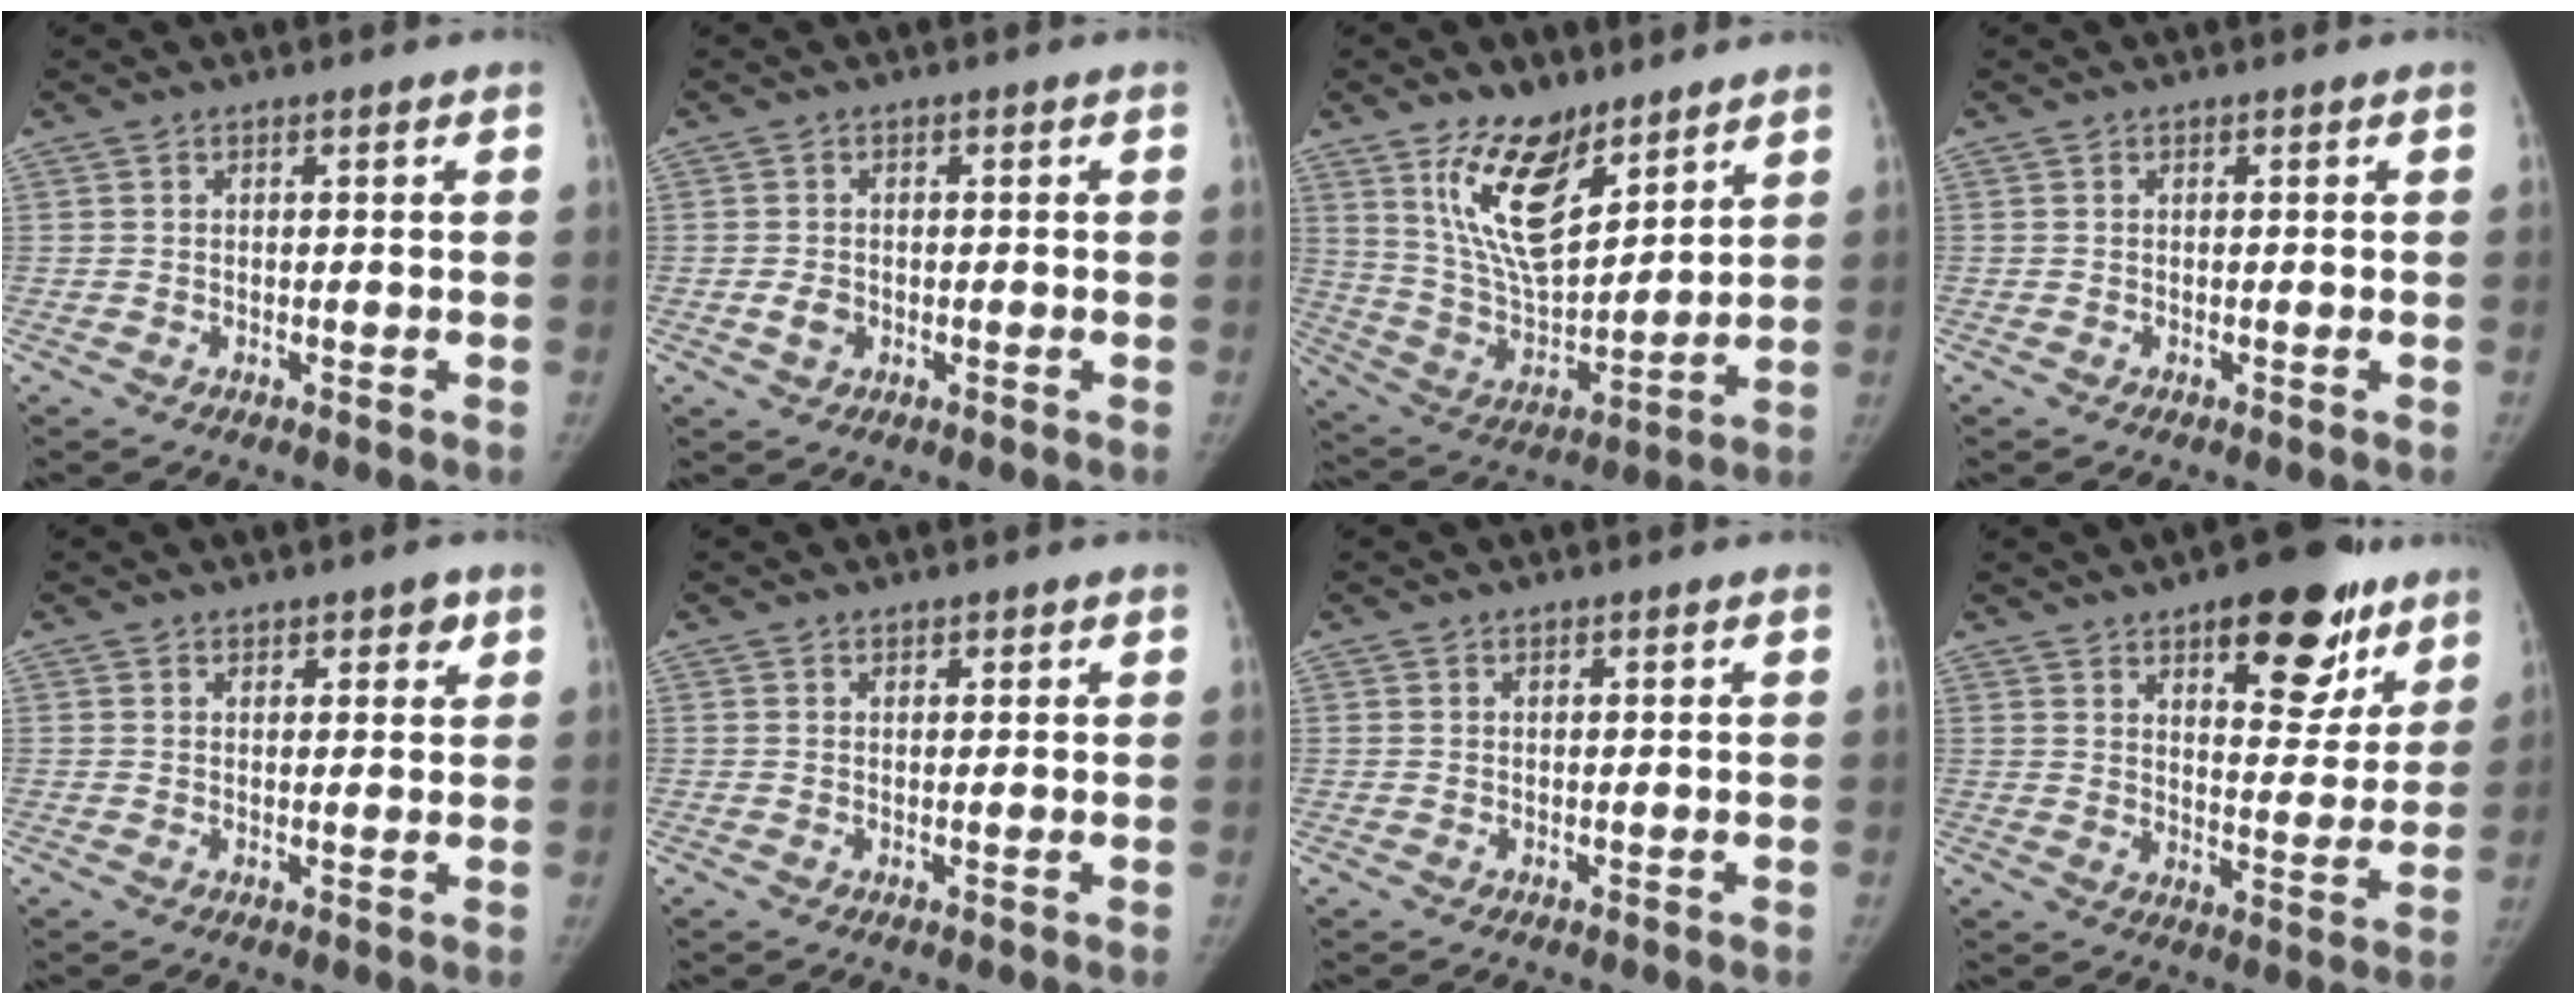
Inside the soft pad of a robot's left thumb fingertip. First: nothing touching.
{"total": 2.4, "force": [-0.6, 2.0, 1.3], "torque": [-0.016, 0.003, -0.010]}
{"total": 16.0, "force": [10.0, 7.4, 10.2], "torque": [-0.141, -0.069, 0.198]}
{"total": 0.0}
{"total": 2.8, "force": [1.8, 1.6, 1.5], "torque": [0.002, -0.008, 0.023]}
{"total": 1.0, "force": [0.7, 0.6, 0.3], "torque": [0.006, -0.004, 0.007]}
{"total": 0.0}
{"total": 18.2, "force": [10.7, 8.1, 12.2], "torque": [-0.103, -0.050, 0.148]}